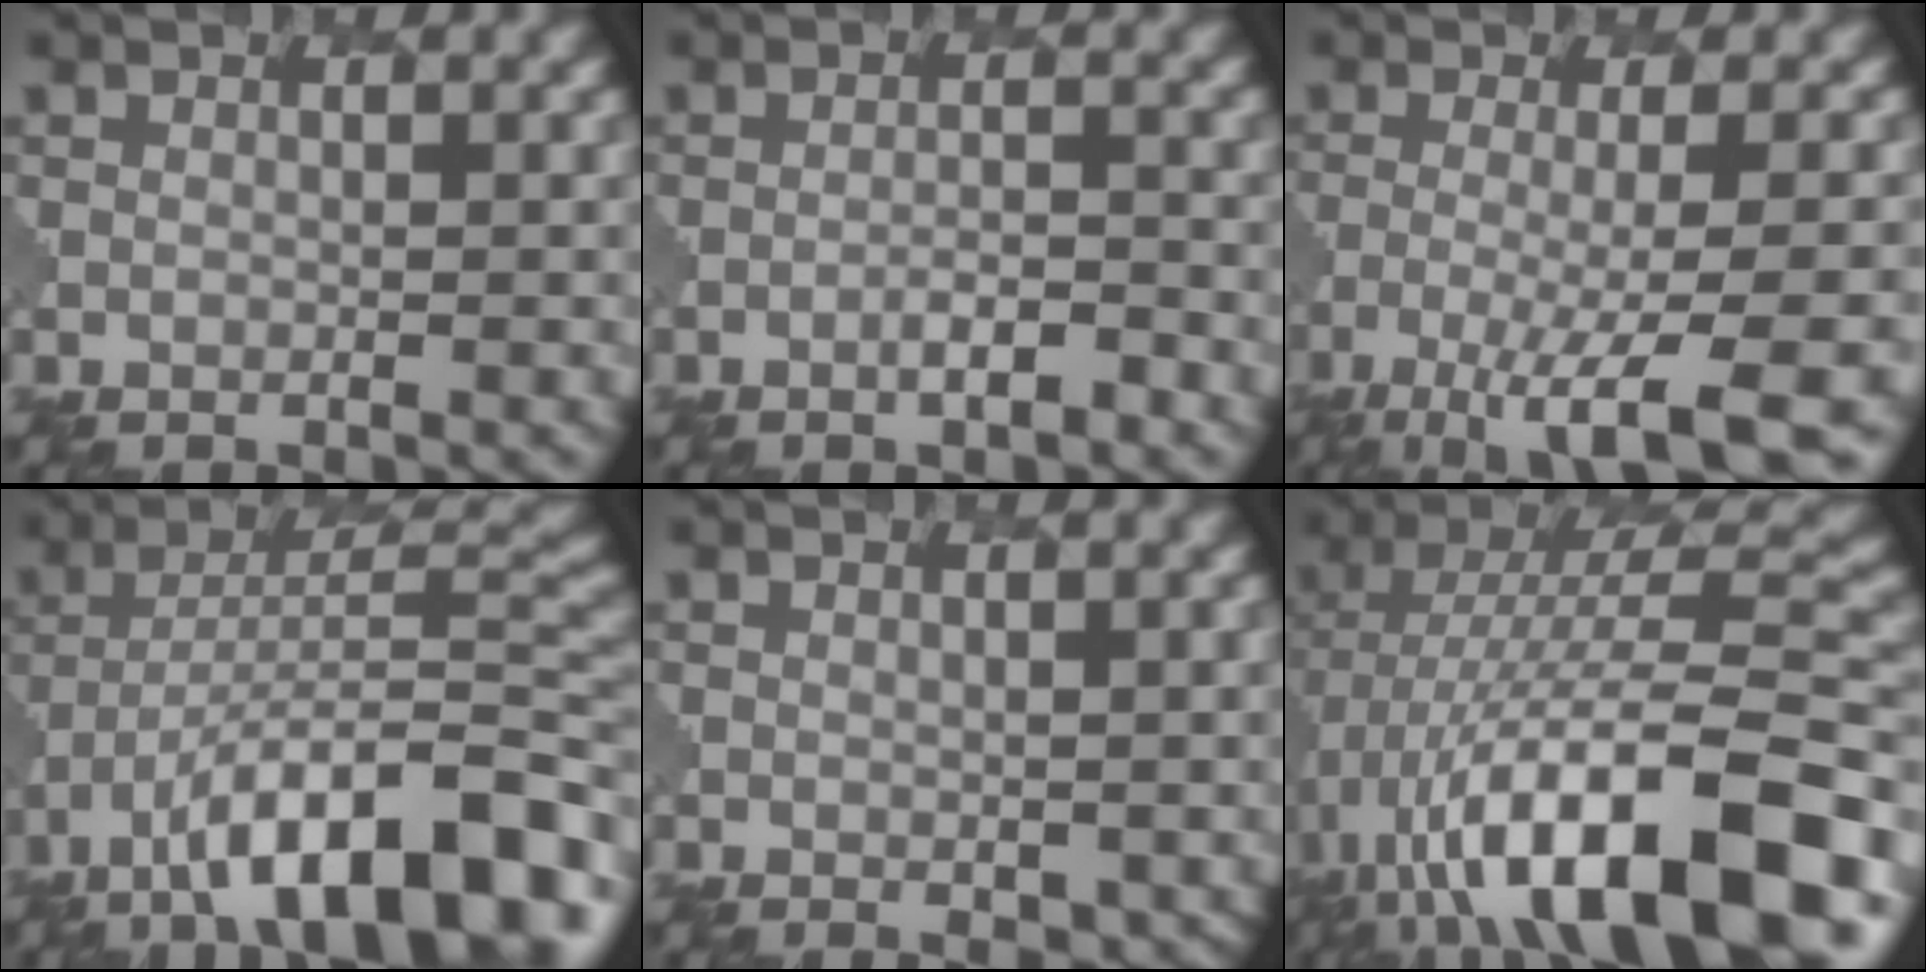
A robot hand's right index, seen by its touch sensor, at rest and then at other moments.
{"total": 1.9, "force": [-1.2, 0.3, 1.4], "torque": [-0.024, 0.006, -0.017]}
{"total": 8.4, "force": [-4.6, 1.7, 6.8], "torque": [-0.100, -0.008, -0.080]}
{"total": 13.4, "force": [-8.0, 4.5, 9.8], "torque": [-0.147, 0.013, -0.131]}
{"total": 1.2, "force": [-0.1, 0.9, 0.8], "torque": [-0.009, -0.005, 0.008]}
{"total": 15.8, "force": [-5.5, 5.9, 13.6], "torque": [-0.213, 0.029, -0.086]}